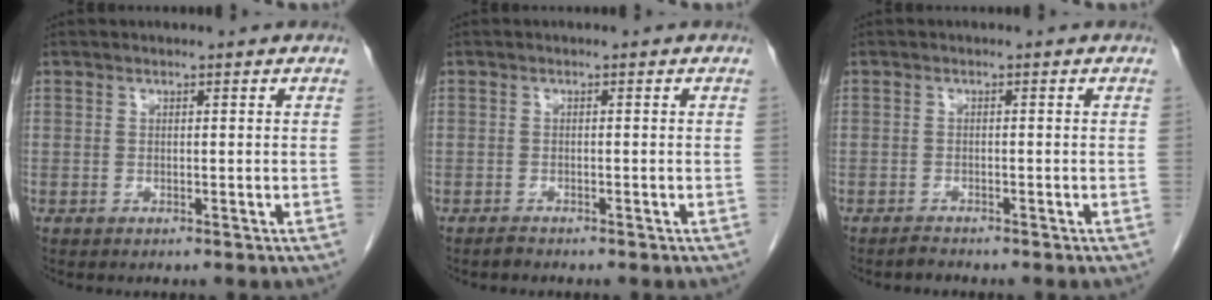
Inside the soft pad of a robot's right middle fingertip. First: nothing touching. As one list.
[{"total": 0.8, "force": [-0.8, 0.1, 0.2], "torque": [-0.007, -0.001, -0.014]}, {"total": 1.1, "force": [-1.0, 0.2, 0.1], "torque": [-0.006, -0.002, -0.017]}]